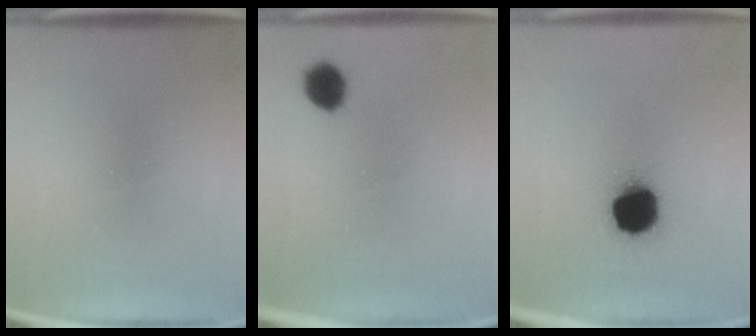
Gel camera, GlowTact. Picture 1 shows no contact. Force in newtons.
{"total": 4.7}
{"total": 14.2}